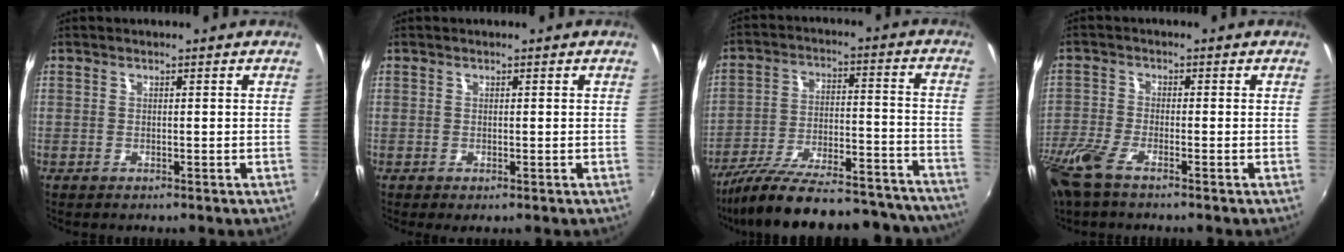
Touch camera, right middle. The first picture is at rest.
{"total": 0.0}
{"total": 31.1, "force": [-27.6, 6.8, 12.6], "torque": [-0.213, -0.018, -0.370]}
{"total": 8.5, "force": [-6.0, 2.3, 5.5], "torque": [-0.139, -0.031, -0.124]}